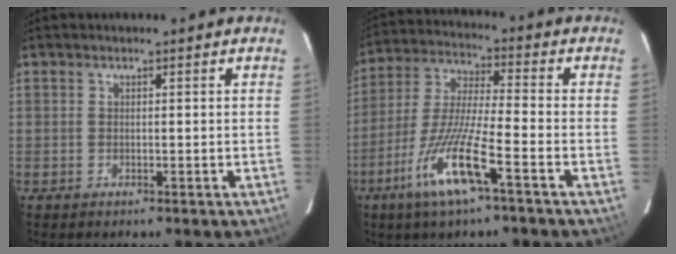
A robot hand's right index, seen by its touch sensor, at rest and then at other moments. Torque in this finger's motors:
{"motor_torque": [1.36, -0.78, 0.63, 0.21]}